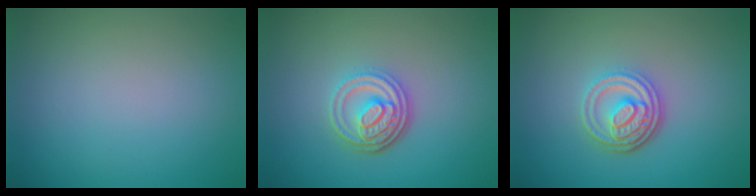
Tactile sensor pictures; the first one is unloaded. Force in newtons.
{"total": 4.4, "press": 3.3, "slide": 2.8}
{"total": 4.4, "press": 3.3, "slide": 2.8}